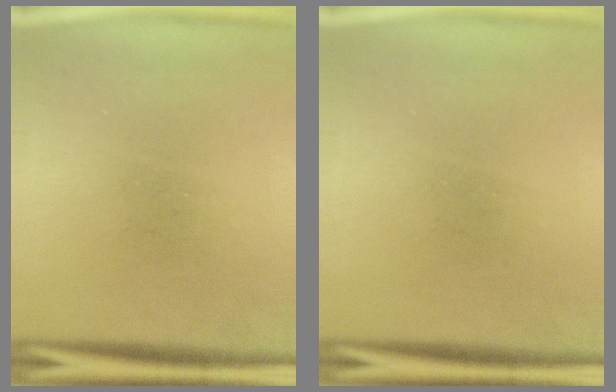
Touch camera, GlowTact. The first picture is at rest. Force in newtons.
{"total": 0.0}